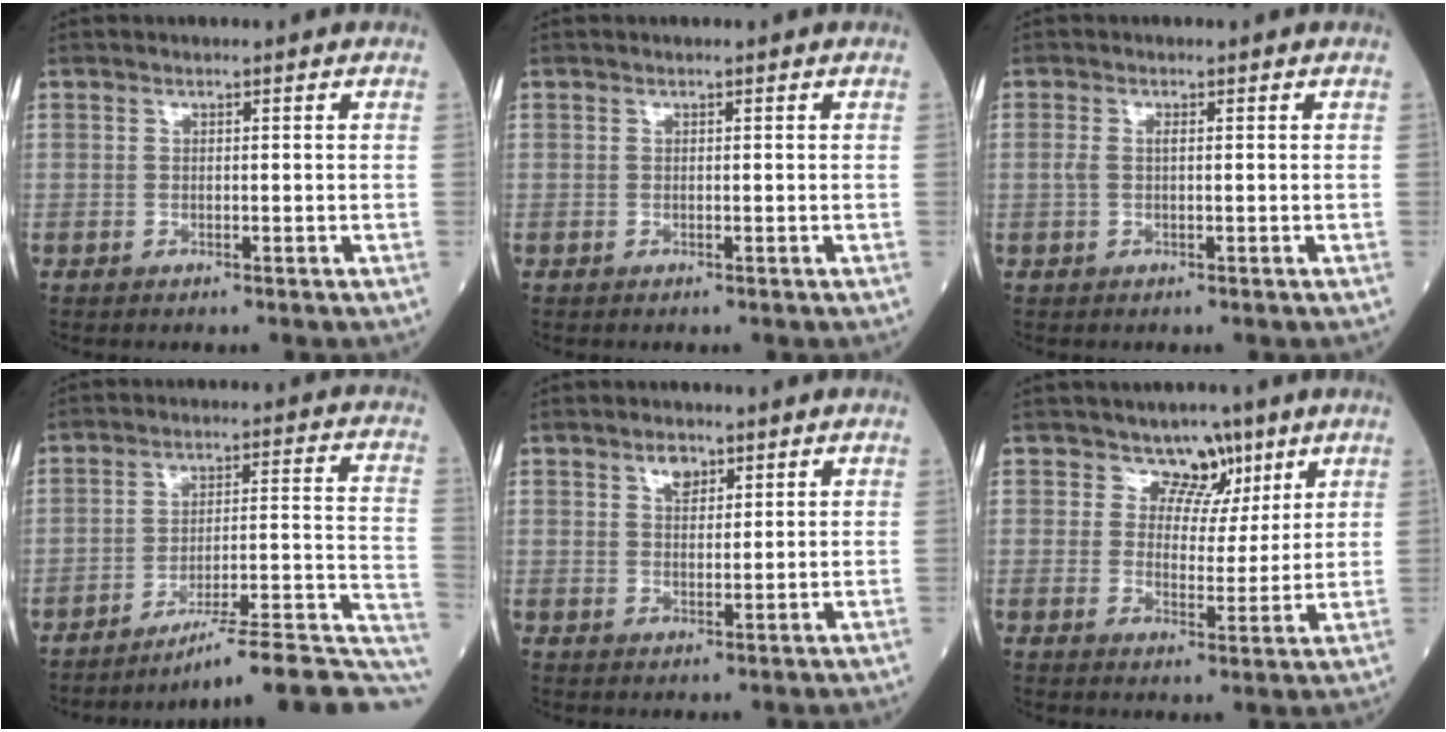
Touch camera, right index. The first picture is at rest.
{"total": 0.0}
{"total": 1.3, "force": [0.1, 0.3, 1.2], "torque": [-0.033, 0.001, 0.002]}
{"total": 19.2, "force": [-17.2, -0.1, 8.5], "torque": [-0.048, 0.028, -0.238]}
{"total": 2.6, "force": [1.6, 1.4, 1.5], "torque": [-0.025, 0.002, 0.029]}
{"total": 5.2, "force": [3.5, 3.8, 0.8], "torque": [0.006, -0.003, 0.051]}